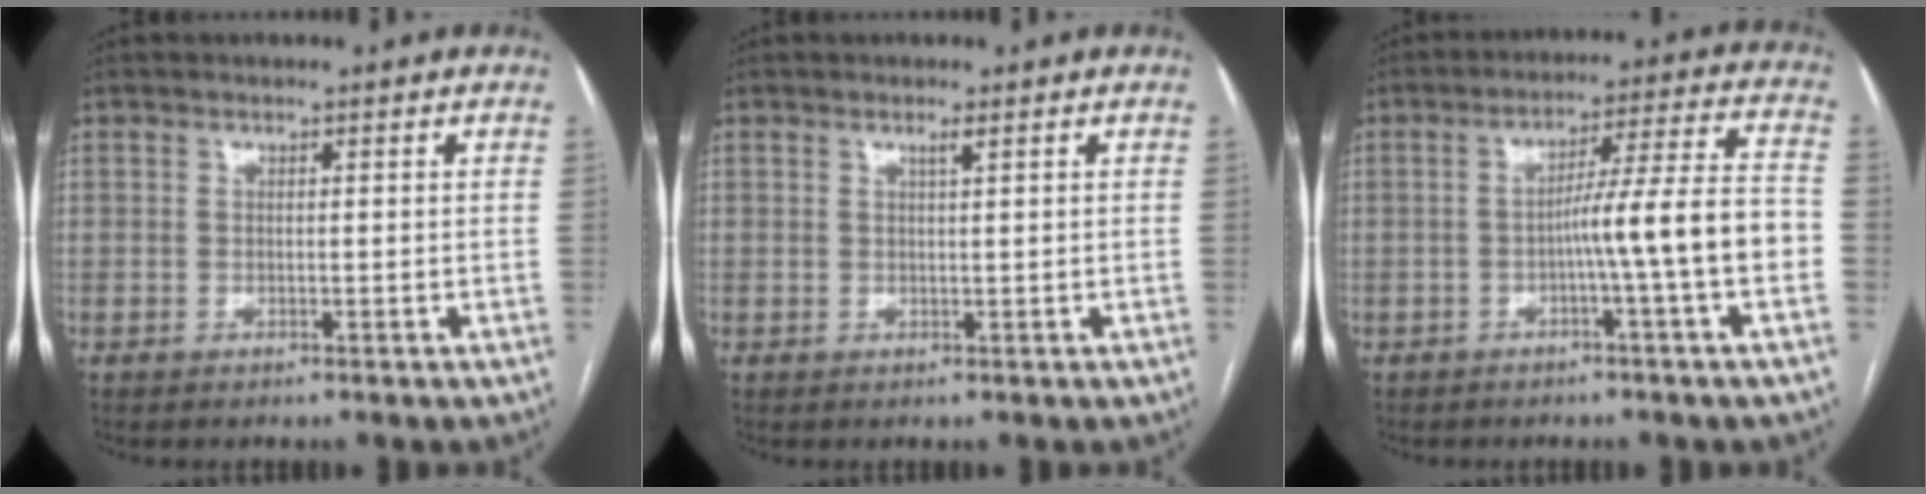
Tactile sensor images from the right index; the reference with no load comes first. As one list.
[{"total": 0.9, "force": [0.5, -0.2, 0.8], "torque": [-0.019, -0.002, 0.012]}, {"total": 10.4, "force": [-2.7, -1.1, 10.0], "torque": [-0.155, 0.019, -0.043]}]